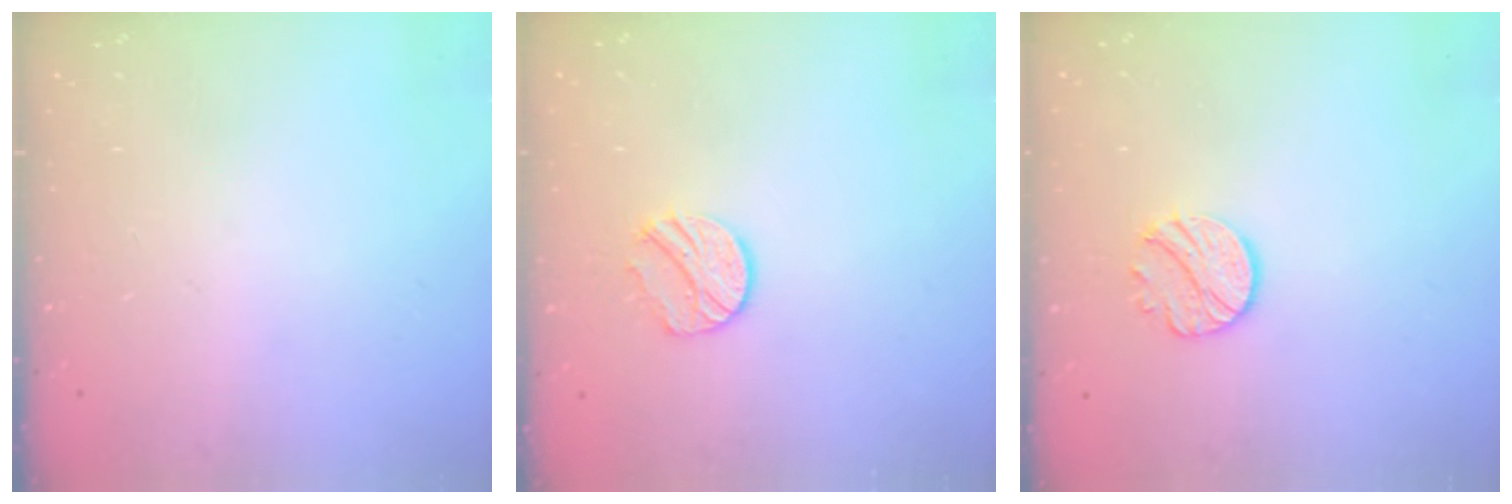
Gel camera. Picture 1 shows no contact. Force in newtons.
{"total": 9.0, "press": 9.0, "slide": 0.2}
{"total": 9.0, "press": 9.0, "slide": 0.3}